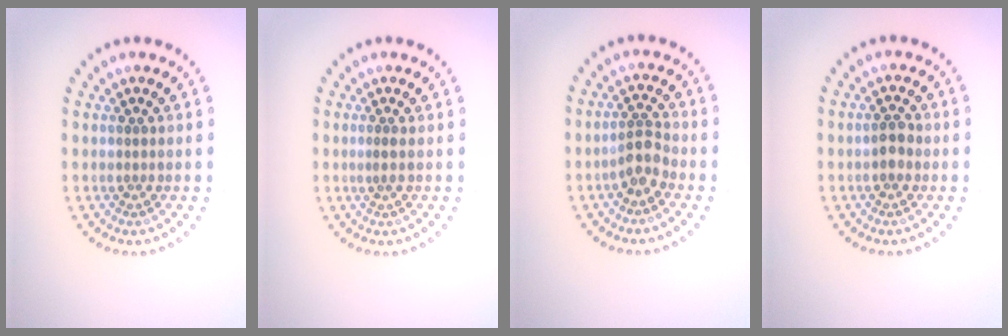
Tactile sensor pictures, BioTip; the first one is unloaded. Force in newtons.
{"total": 0.6, "press": 0.3, "slide": 0.5}
{"total": 2.2, "press": 1.8, "slide": 1.3}
{"total": 1.7, "press": 1.6, "slide": 0.2}